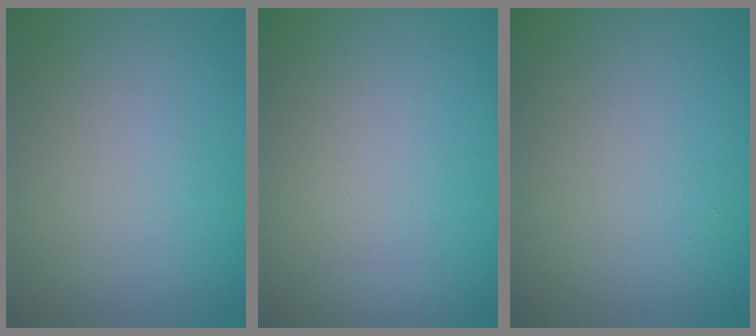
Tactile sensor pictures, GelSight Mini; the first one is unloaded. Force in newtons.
{"total": 0.7, "press": 0.7, "slide": 0.1}
{"total": 0.0}